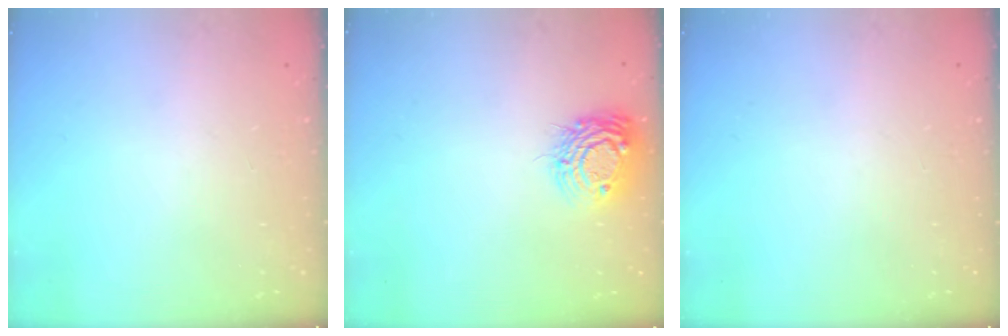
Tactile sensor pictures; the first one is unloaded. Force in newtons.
{"total": 10.3, "press": 10.3, "slide": 0.7}
{"total": 0.0}